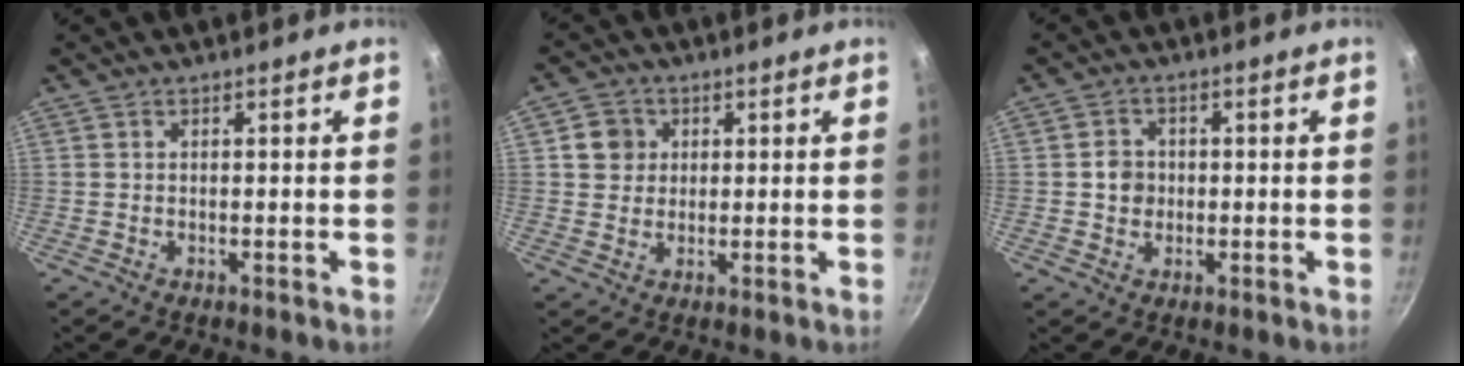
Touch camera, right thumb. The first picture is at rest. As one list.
[{"total": 4.9, "force": [1.2, 4.5, 1.3], "torque": [0.008, 0.005, 0.016]}, {"total": 3.9, "force": [-0.1, 3.6, 1.5], "torque": [-0.004, 0.007, -0.005]}]